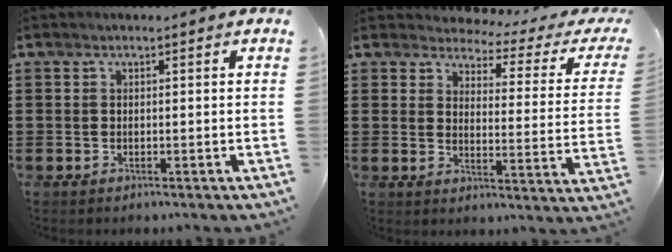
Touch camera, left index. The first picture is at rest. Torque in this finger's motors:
{"motor_torque": [1.09, -1.05, 0.07, -0.02]}